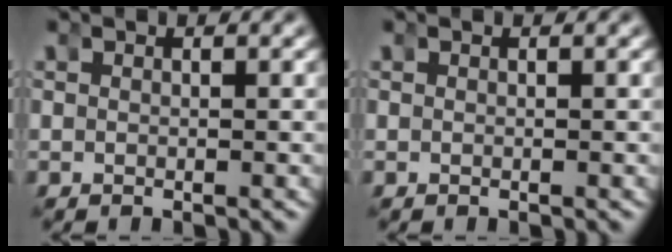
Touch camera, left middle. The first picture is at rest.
{"total": 0.0}